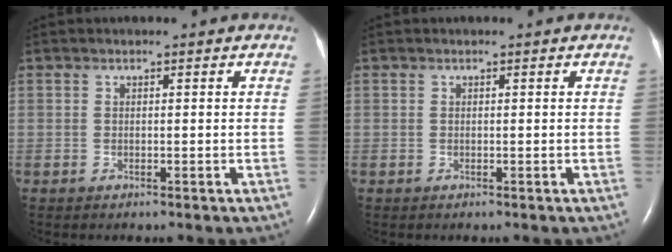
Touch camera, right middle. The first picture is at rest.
{"total": 0.0}